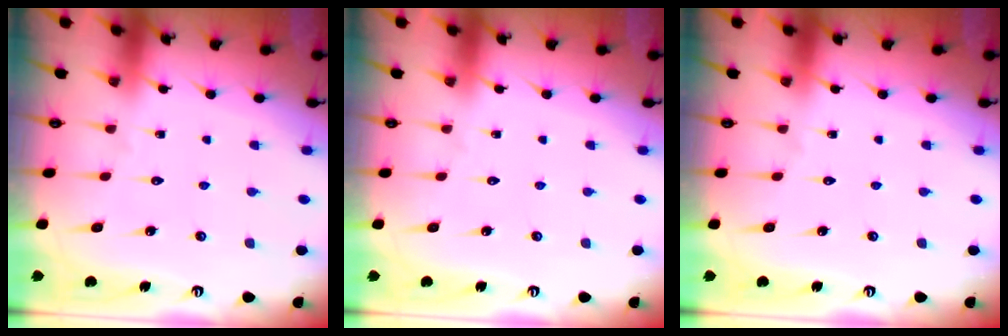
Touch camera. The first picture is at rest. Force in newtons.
{"total": 0.0}
{"total": 0.0}